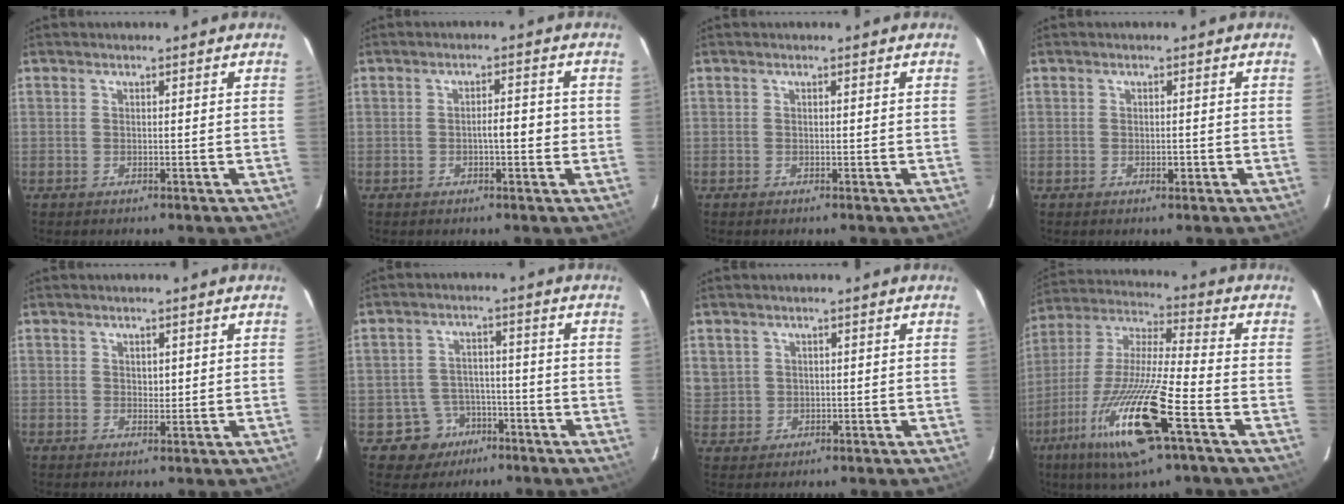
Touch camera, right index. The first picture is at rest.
{"total": 3.2, "force": [-0.5, 0.9, 3.0], "torque": [-0.045, 0.007, -0.008]}
{"total": 0.0}
{"total": 1.2, "force": [-0.4, 0.4, 1.0], "torque": [-0.016, 0.000, -0.004]}
{"total": 1.6, "force": [0.5, 1.0, 1.1], "torque": [-0.016, 0.000, 0.009]}
{"total": 6.1, "force": [-2.9, 5.3, -0.1], "torque": [0.008, 0.014, -0.038]}
{"total": 4.3, "force": [1.7, 3.9, 0.6], "torque": [-0.016, 0.006, 0.043]}
{"total": 19.0, "force": [-8.7, 1.0, 16.9], "torque": [-0.362, -0.037, -0.163]}